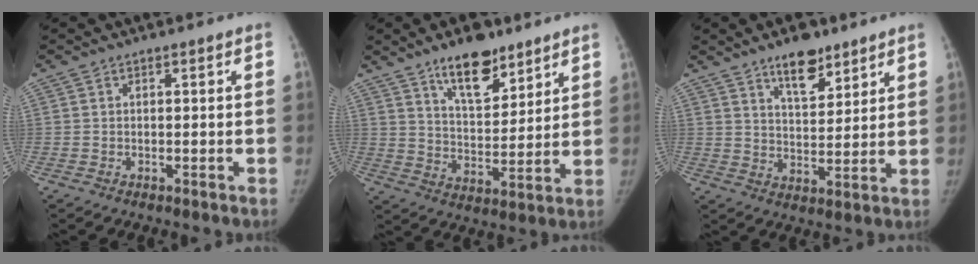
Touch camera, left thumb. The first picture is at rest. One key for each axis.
{"total": 11.6, "fx": 8.2, "fy": 4.8, "fz": 6.6, "tx": -0.076, "ty": -0.059, "tz": 0.141}
{"total": 8.8, "fx": 6.2, "fy": 3.8, "fz": 5.0, "tx": -0.048, "ty": -0.042, "tz": 0.102}